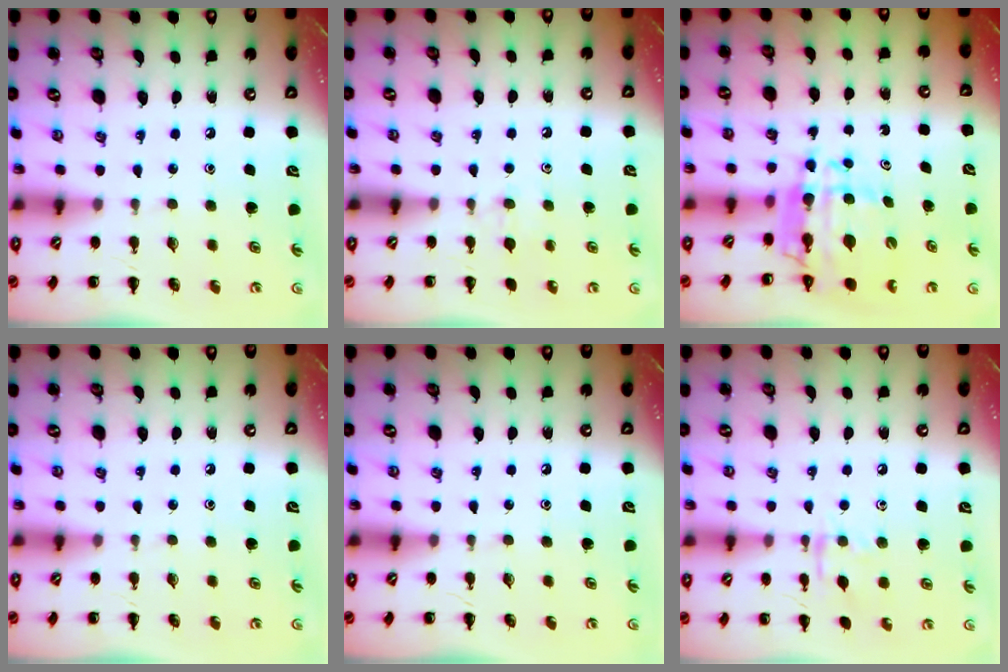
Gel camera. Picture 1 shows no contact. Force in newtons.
{"total": 4.5, "press": 4.3, "slide": 1.5}
{"total": 9.3, "press": 8.8, "slide": 3.0}
{"total": 0.0}
{"total": 0.0}
{"total": 7.5, "press": 7.4, "slide": 1.0}